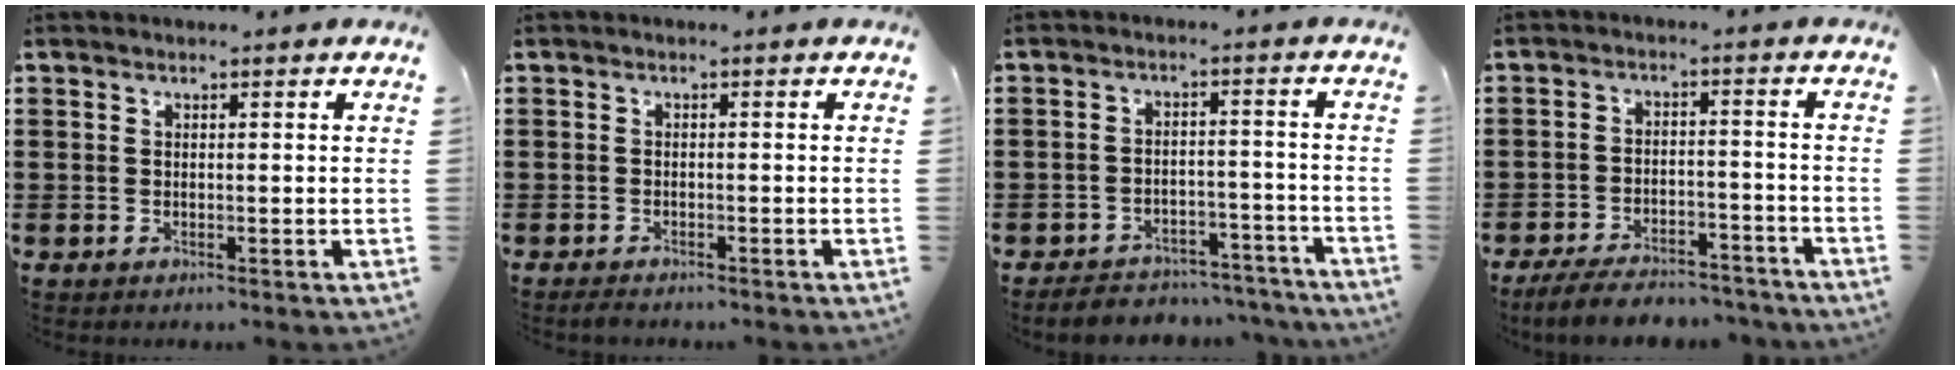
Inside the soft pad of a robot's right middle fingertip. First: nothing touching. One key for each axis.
{"total": 0.9, "fx": -0.9, "fy": 0.1, "fz": 0.2, "tx": -0.008, "ty": -0.005, "tz": -0.016}
{"total": 4.6, "fx": -4.5, "fy": 0.9, "fz": 0.4, "tx": -0.008, "ty": 0.010, "tz": -0.091}
{"total": 6.2, "fx": -5.8, "fy": 1.1, "fz": 1.6, "tx": -0.034, "ty": 0.005, "tz": -0.114}